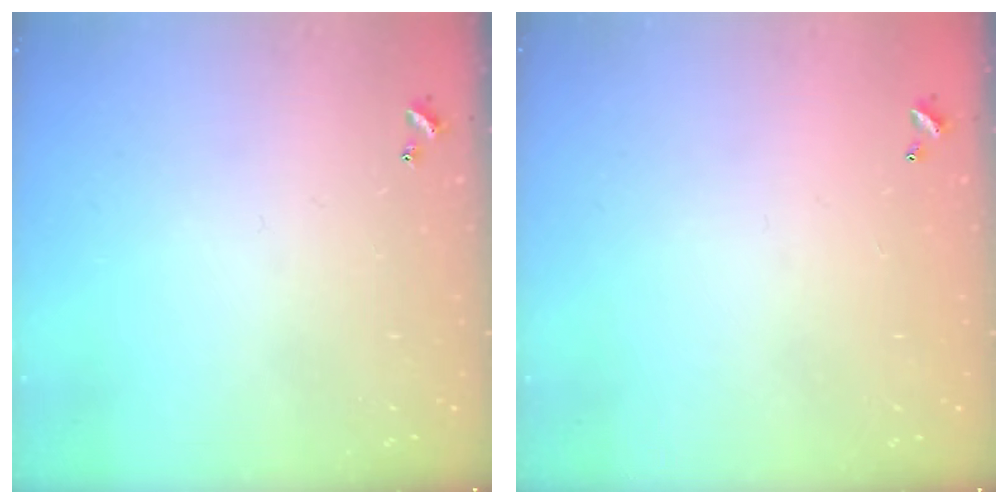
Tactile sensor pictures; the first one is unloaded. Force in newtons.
{"total": 2.8, "press": 2.8, "slide": 0.1}